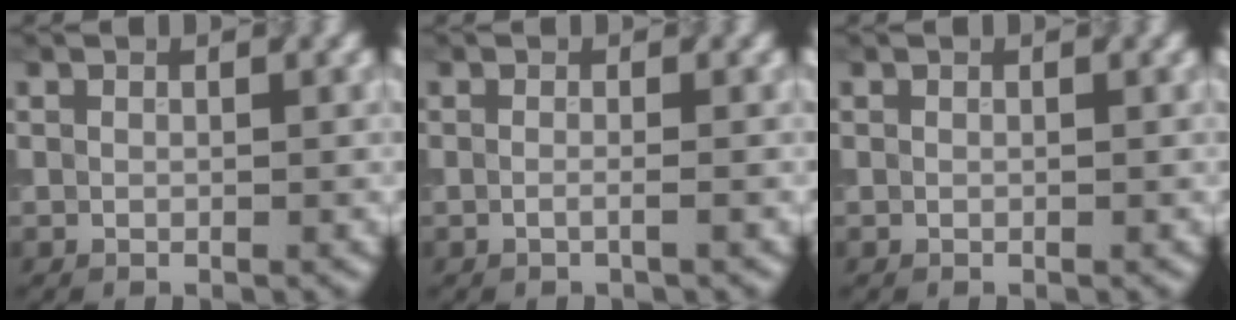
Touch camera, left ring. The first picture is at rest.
{"total": 1.1, "force": [-0.2, 0.4, 1.0], "torque": [-0.013, -0.014, -0.014]}
{"total": 0.0}